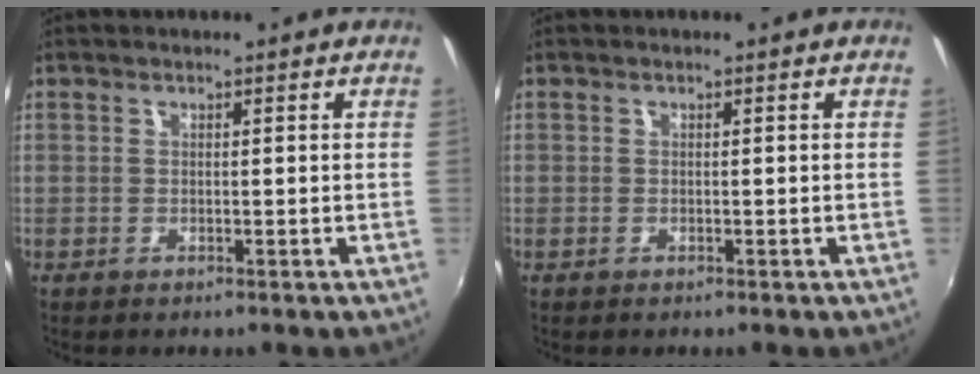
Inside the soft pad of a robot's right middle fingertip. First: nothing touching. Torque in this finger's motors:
{"motor_torque": [0.64, -0.08, 1.05, 0.21]}